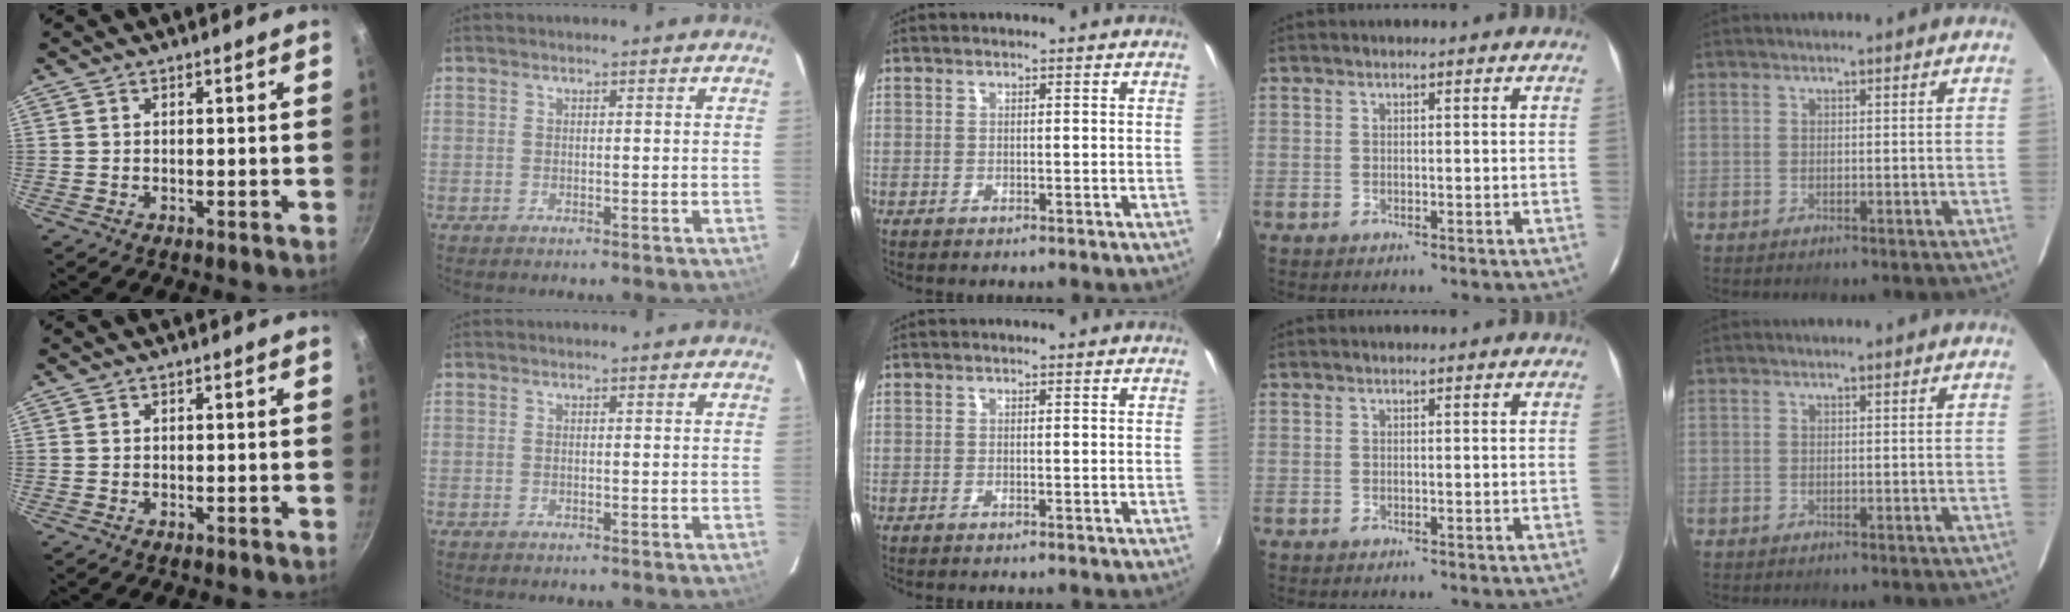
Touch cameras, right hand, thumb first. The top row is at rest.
{}